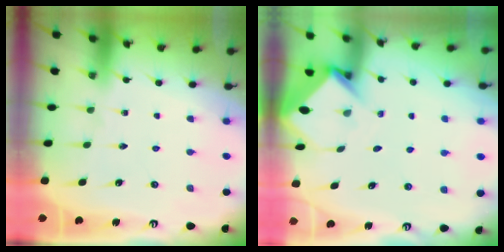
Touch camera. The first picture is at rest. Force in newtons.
{"total": 3.5, "press": 3.5, "slide": 0.2}